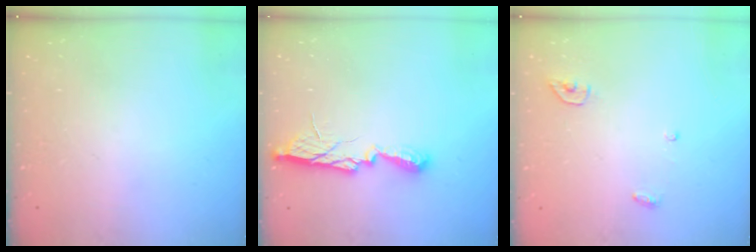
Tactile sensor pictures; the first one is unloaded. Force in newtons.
{"total": 9.7, "press": 9.7, "slide": 0.9}
{"total": 3.7, "press": 3.7, "slide": 0.3}